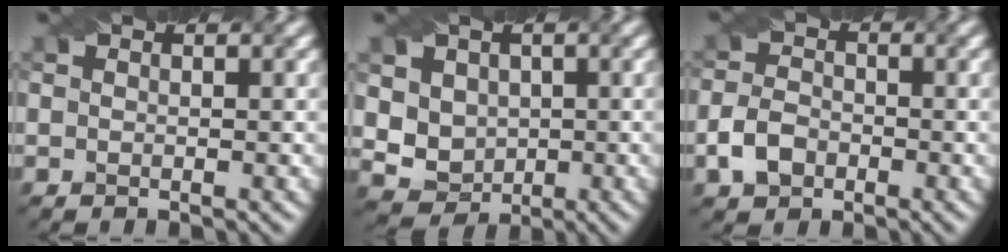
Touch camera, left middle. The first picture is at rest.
{"total": 5.1, "force": [1.5, 4.4, 2.0], "torque": [-0.046, 0.004, 0.033]}
{"total": 3.1, "force": [-1.4, 2.3, 1.6], "torque": [-0.035, 0.000, -0.031]}